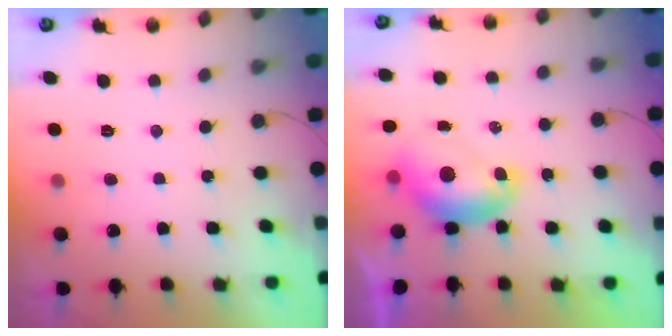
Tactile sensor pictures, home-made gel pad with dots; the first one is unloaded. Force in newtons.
{"total": 8.0, "press": 7.9, "slide": 1.0}